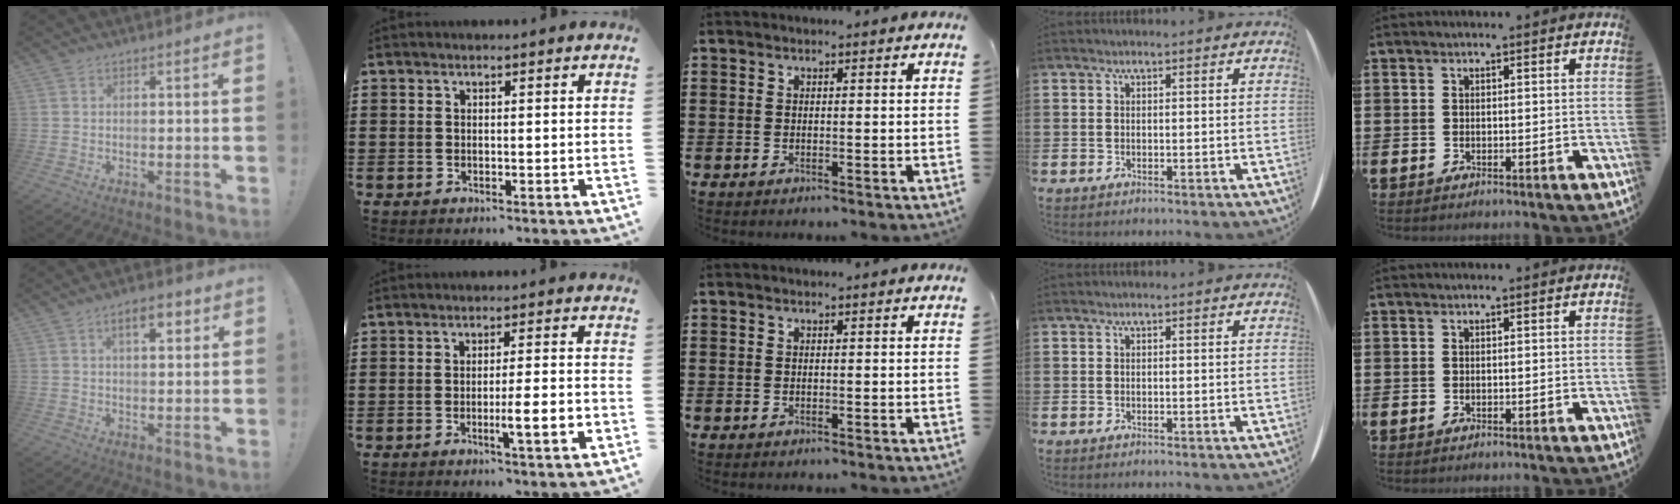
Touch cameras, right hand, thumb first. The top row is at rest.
{"thumb": {"total": 6.4, "force": [2.8, 2.7, 5.0], "torque": [-0.064, -0.005, 0.040]}, "index": {"total": 6.3, "force": [-1.8, 0.5, 6.0], "torque": [-0.088, -0.011, -0.030]}}